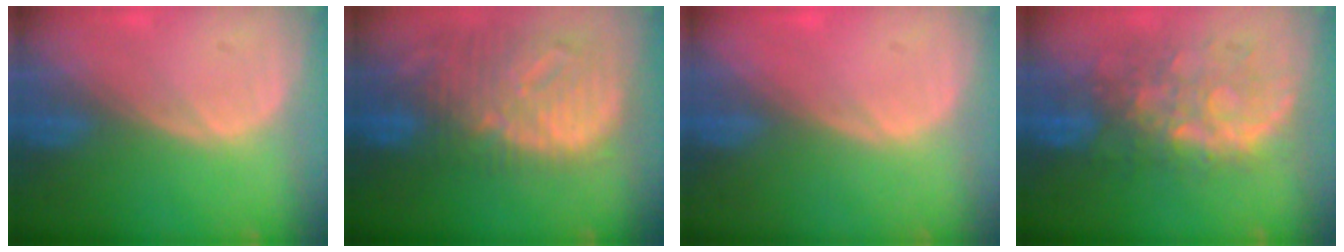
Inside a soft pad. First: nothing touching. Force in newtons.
{"total": 12.8, "press": 11.2, "slide": 6.3}
{"total": 0.5, "press": 0.0, "slide": 0.5}
{"total": 9.5, "press": 8.8, "slide": 3.6}